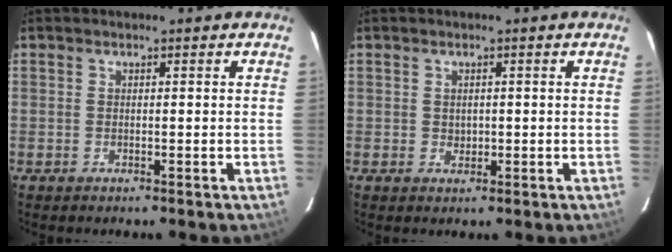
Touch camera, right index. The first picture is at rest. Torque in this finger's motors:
{"motor_torque": [-0.12, 0.07, -0.02, -0.01]}